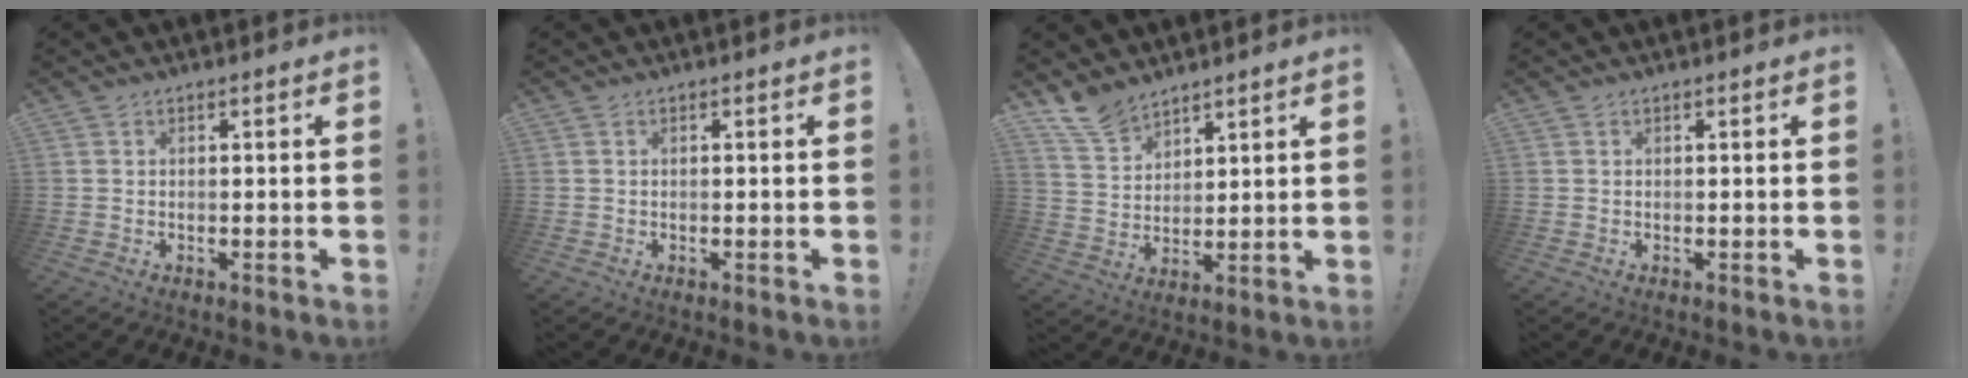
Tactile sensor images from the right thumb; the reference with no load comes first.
{"total": 0.0}
{"total": 9.1, "force": [7.7, 4.2, 2.3], "torque": [-0.044, -0.056, 0.151]}
{"total": 0.0}